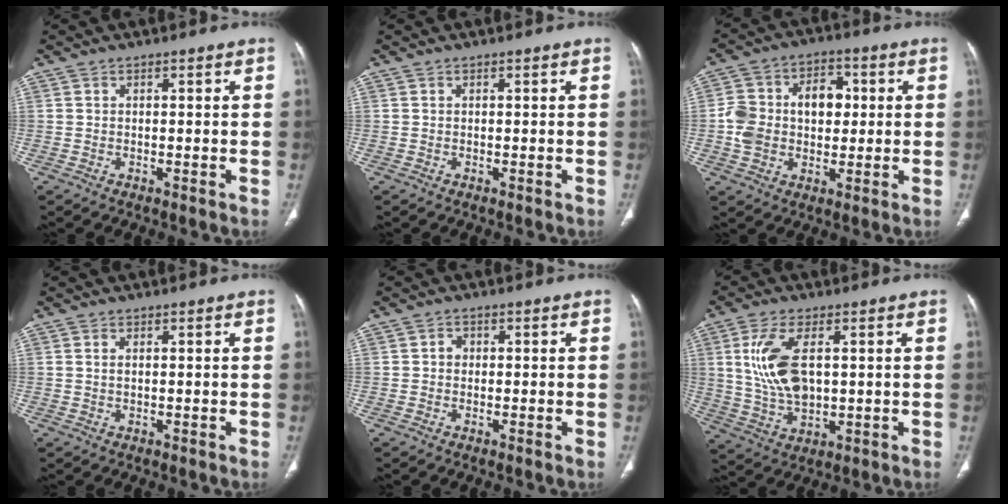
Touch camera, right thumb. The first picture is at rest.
{"total": 0.0}
{"total": 12.8, "force": [0.7, 9.3, 8.8], "torque": [-0.131, 0.026, 0.012]}
{"total": 0.7, "force": [0.3, 0.2, 0.6], "torque": [-0.017, 0.000, 0.007]}
{"total": 1.4, "force": [0.1, 1.3, 0.6], "torque": [-0.002, 0.004, -0.001]}
{"total": 11.2, "force": [2.3, 5.6, 9.4], "torque": [-0.196, -0.013, 0.050]}